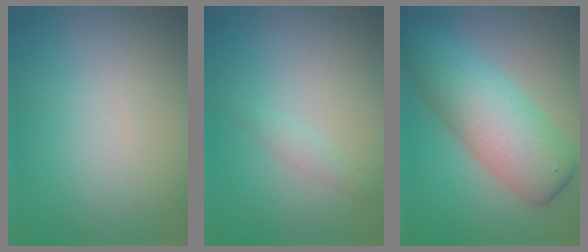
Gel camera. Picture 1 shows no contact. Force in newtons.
{"total": 0.9, "press": 0.9, "slide": 0.1}
{"total": 7.6, "press": 7.6, "slide": 0.1}